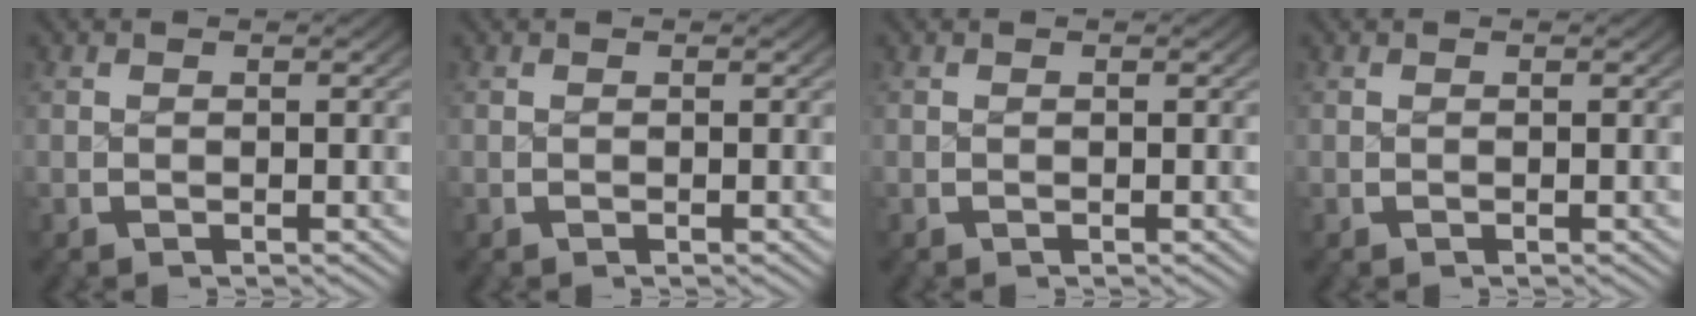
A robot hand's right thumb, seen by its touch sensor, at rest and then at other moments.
{"total": 0.0}
{"total": 0.0}
{"total": 0.0}